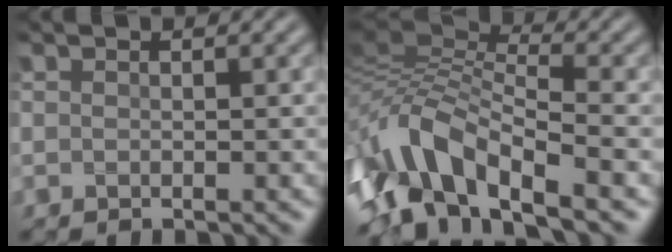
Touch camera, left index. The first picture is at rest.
{"total": 8.5, "force": [-4.4, 3.1, 6.6], "torque": [-0.121, 0.014, -0.096]}